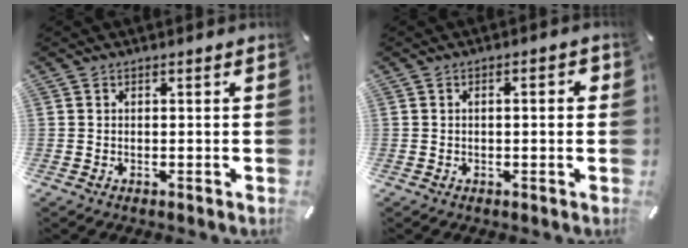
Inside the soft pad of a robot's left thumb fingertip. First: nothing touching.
{"total": 2.6, "force": [-0.2, 1.0, 2.4], "torque": [-0.035, 0.006, -0.007]}